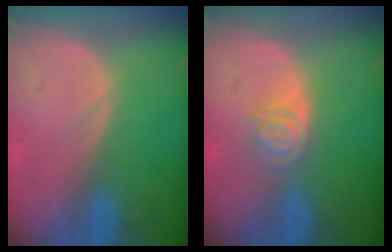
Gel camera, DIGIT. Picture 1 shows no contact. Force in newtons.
{"total": 4.1, "press": 3.6, "slide": 1.9}